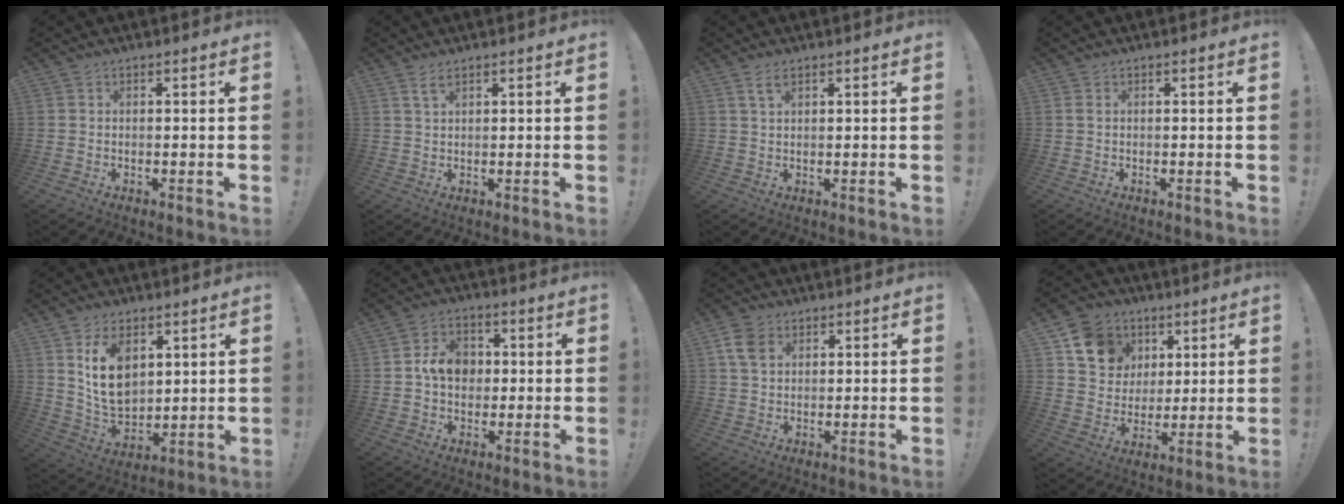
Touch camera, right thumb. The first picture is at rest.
{"total": 2.4, "force": [1.4, 0.3, 1.9], "torque": [-0.039, 0.000, 0.024]}
{"total": 2.7, "force": [1.5, 0.6, 2.2], "torque": [-0.045, 0.000, 0.026]}
{"total": 0.6, "force": [0.2, -0.1, 0.6], "torque": [-0.014, 0.001, 0.003]}
{"total": 12.3, "force": [5.6, 8.3, 7.1], "torque": [-0.124, -0.033, 0.107]}
{"total": 9.1, "force": [0.7, 7.4, 5.4], "torque": [-0.093, 0.013, 0.017]}
{"total": 7.2, "force": [2.9, 5.2, 4.0], "torque": [-0.071, -0.001, 0.058]}
{"total": 13.2, "force": [6.1, 11.1, 3.8], "torque": [-0.061, -0.023, 0.130]}